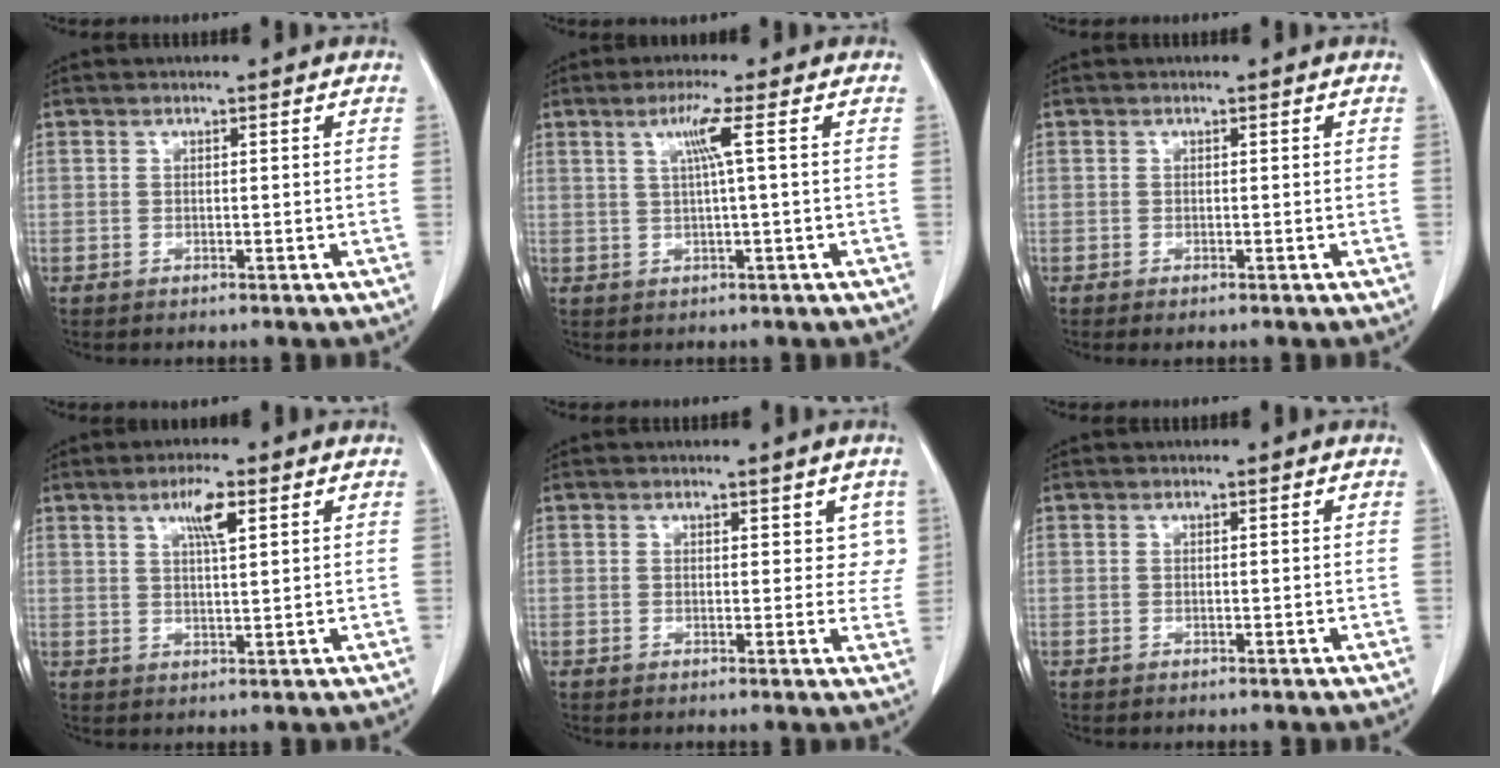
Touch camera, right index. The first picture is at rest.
{"total": 3.6, "force": [0.9, -0.8, 3.4], "torque": [-0.069, 0.005, 0.017]}
{"total": 0.6, "force": [-0.4, 0.2, 0.4], "torque": [-0.006, -0.002, -0.005]}
{"total": 4.5, "force": [2.2, 0.5, 3.8], "torque": [-0.069, 0.001, 0.039]}
{"total": 3.3, "force": [1.7, 2.1, 1.8], "torque": [0.003, -0.001, 0.017]}
{"total": 0.0}